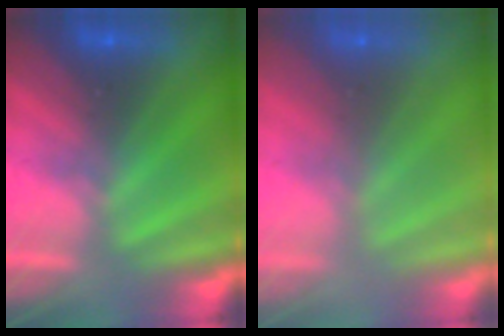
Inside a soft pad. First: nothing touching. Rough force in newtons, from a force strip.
{"total": 9.5}